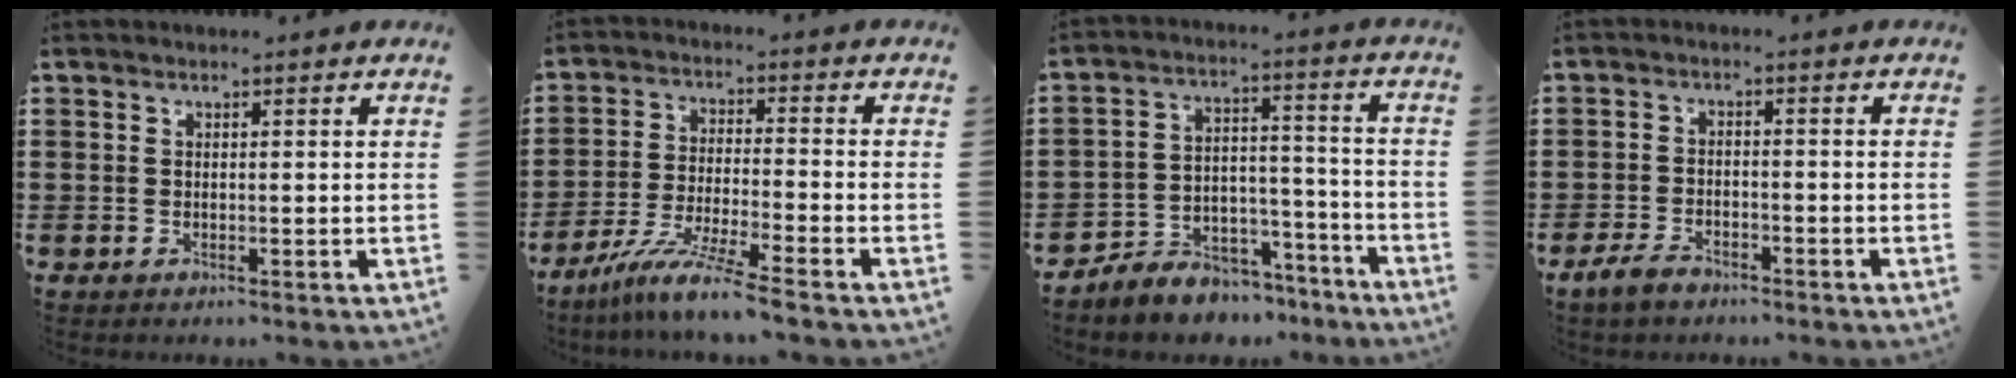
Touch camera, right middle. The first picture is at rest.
{"total": 8.2, "force": [-7.0, -0.5, 4.2], "torque": [-0.088, -0.014, -0.136]}
{"total": 6.5, "force": [-6.1, 2.3, 0.3], "torque": [-0.009, 0.020, -0.121]}
{"total": 3.4, "force": [-2.7, 1.4, 1.4], "torque": [-0.032, 0.007, -0.056]}